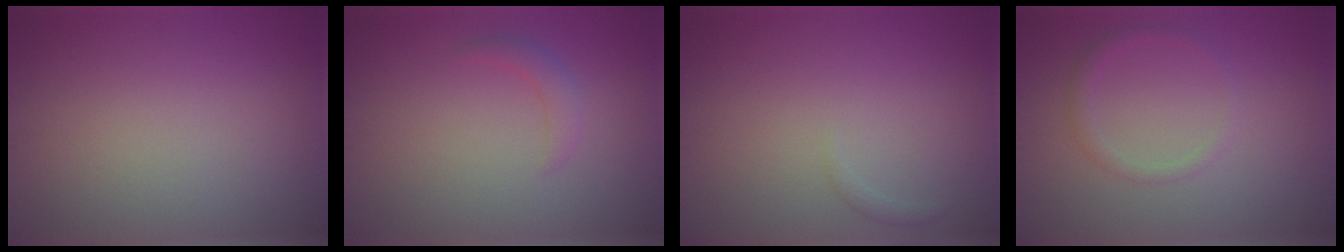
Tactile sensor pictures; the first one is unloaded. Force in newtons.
{"total": 1.6, "press": 1.6, "slide": 0.2}
{"total": 0.6, "press": 0.6, "slide": 0.1}
{"total": 1.4, "press": 1.4, "slide": 0.0}